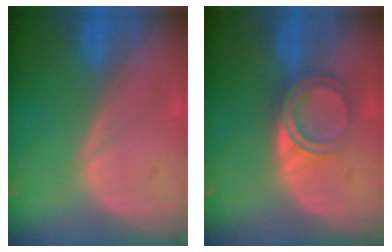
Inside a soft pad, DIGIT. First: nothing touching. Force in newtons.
{"total": 4.7, "press": 4.2, "slide": 2.1}